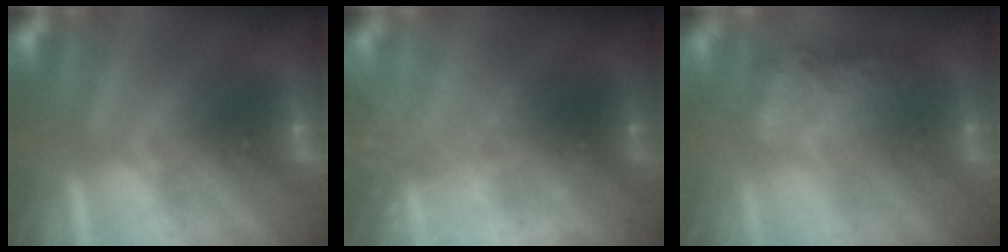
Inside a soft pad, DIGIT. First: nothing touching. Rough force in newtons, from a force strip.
{"total": 2.4}
{"total": 3.5}